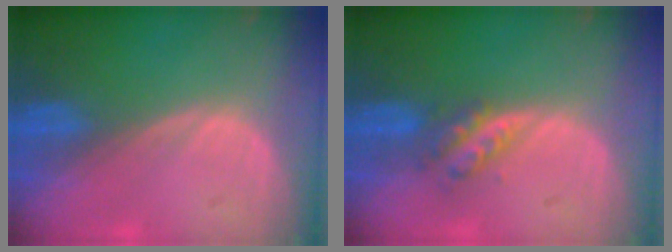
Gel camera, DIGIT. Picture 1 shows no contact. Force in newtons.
{"total": 4.1, "press": 3.6, "slide": 2.1}